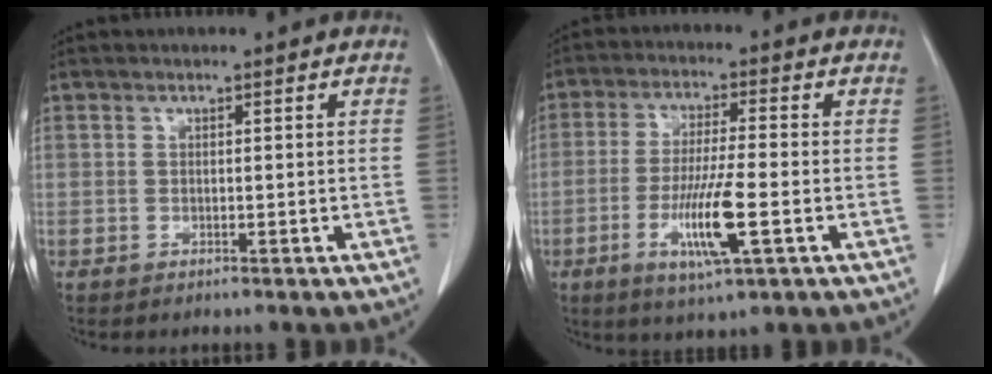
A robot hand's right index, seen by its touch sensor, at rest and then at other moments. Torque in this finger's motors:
{"motor_torque": [1.64, -0.50, 0.76, 0.13]}